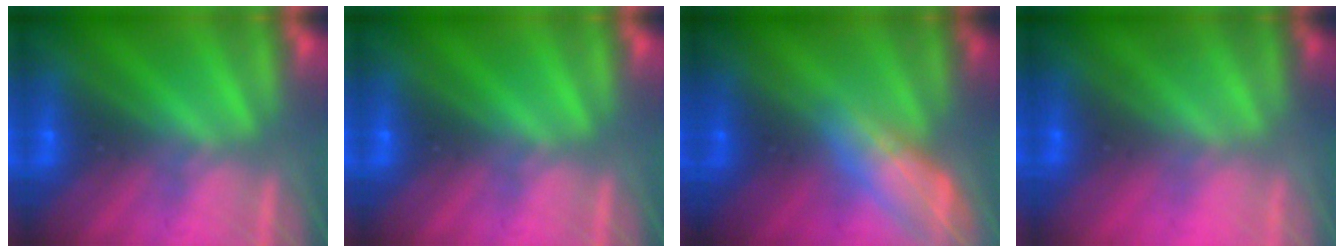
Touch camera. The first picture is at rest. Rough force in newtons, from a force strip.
{"total": 0.0}
{"total": 2.5}
{"total": 2.0}